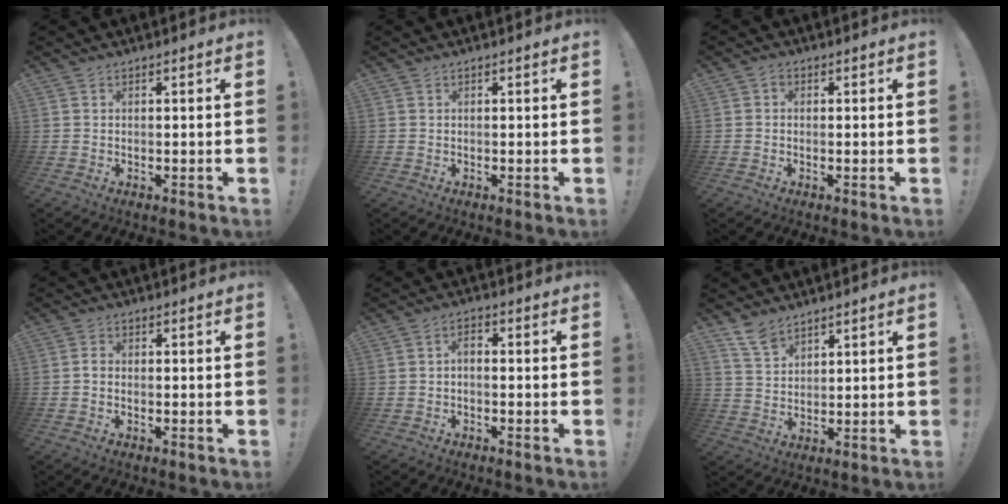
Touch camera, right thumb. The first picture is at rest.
{"total": 0.0}
{"total": 1.0, "force": [-0.3, 0.8, 0.6], "torque": [-0.012, 0.005, -0.006]}
{"total": 1.5, "force": [-0.8, 0.7, 1.1], "torque": [-0.026, 0.007, -0.011]}
{"total": 2.4, "force": [-1.3, 0.9, 1.8], "torque": [-0.046, 0.007, -0.026]}
{"total": 6.4, "force": [5.3, 2.9, 2.2], "torque": [-0.047, -0.031, 0.103]}